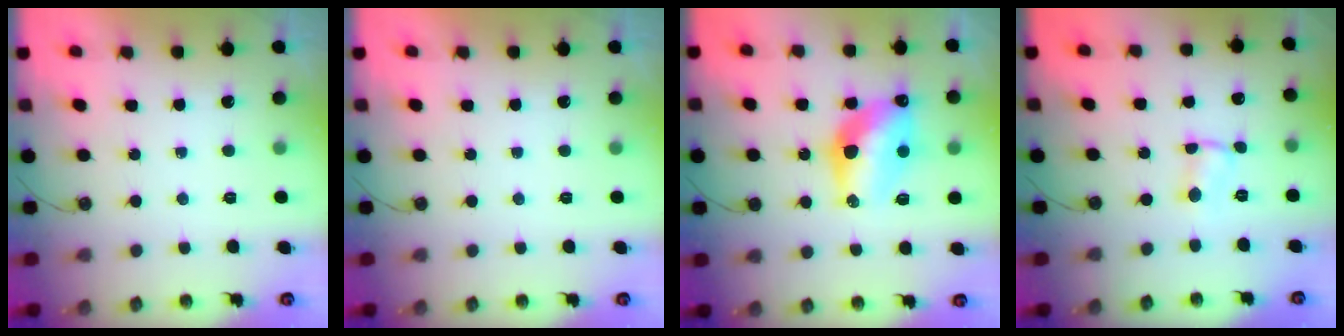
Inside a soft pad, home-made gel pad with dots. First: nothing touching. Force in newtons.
{"total": 0.0}
{"total": 12.5, "press": 12.5, "slide": 1.2}
{"total": 1.1, "press": 0.9, "slide": 0.7}